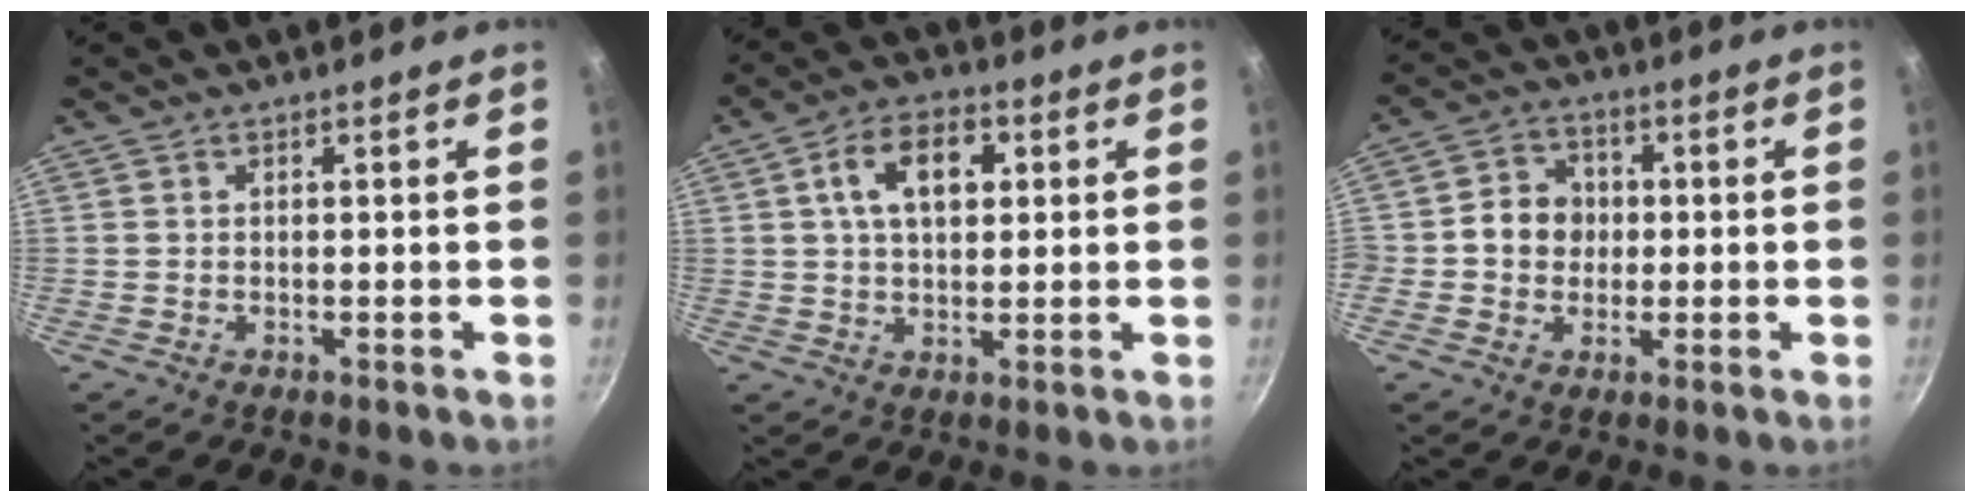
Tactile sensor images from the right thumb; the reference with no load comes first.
{"total": 9.8, "force": [2.5, 6.1, 7.2], "torque": [-0.101, 0.011, 0.036]}
{"total": 7.2, "force": [-0.1, 6.5, 3.1], "torque": [-0.020, 0.010, -0.019]}